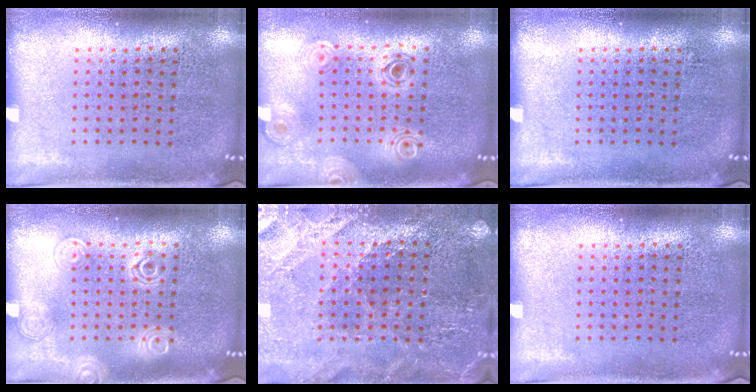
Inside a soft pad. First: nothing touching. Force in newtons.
{"total": 0.8, "press": 0.8, "slide": 0.1}
{"total": 0.0}
{"total": 1.2, "press": 1.2, "slide": 0.1}
{"total": 2.4, "press": 2.3, "slide": 0.2}
{"total": 0.0}